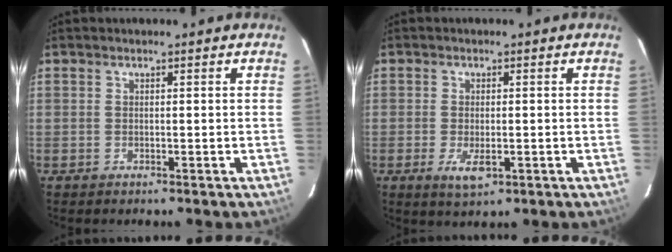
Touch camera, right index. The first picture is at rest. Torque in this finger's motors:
{"motor_torque": [0.45, 0.14, 0.10, 0.06]}